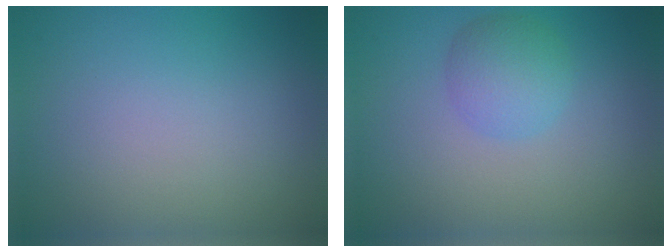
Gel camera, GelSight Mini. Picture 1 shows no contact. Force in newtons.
{"total": 2.9, "press": 2.9, "slide": 0.0}